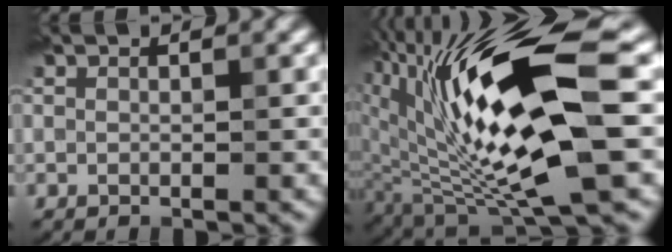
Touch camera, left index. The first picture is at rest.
{"total": 14.4, "force": [1.7, 4.6, 13.6], "torque": [-0.241, -0.010, 0.034]}